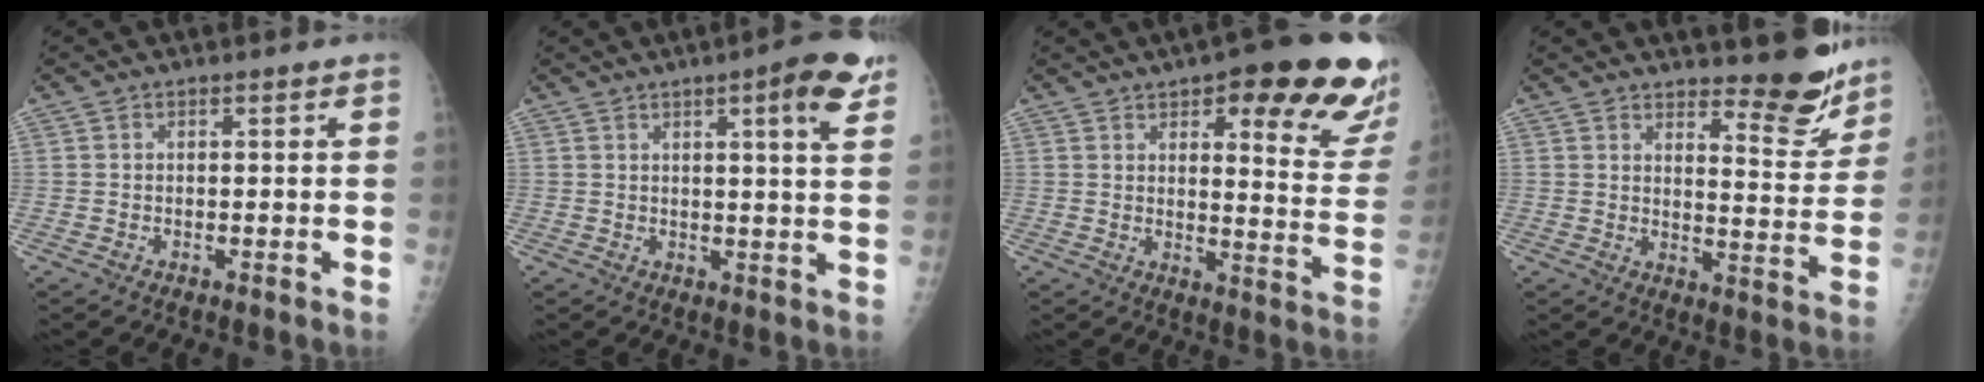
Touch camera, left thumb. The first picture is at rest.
{"total": 8.2, "force": [4.4, 1.2, 6.8], "torque": [-0.083, -0.017, 0.052]}
{"total": 21.4, "force": [12.5, 6.1, 16.2], "torque": [-0.163, -0.055, 0.149]}
{"total": 9.5, "force": [8.2, 2.5, 4.2], "torque": [-0.030, -0.076, 0.115]}